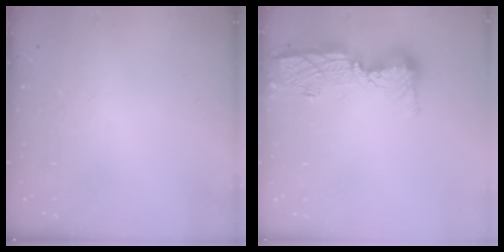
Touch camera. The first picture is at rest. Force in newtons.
{"total": 16.3, "press": 16.3, "slide": 1.3}